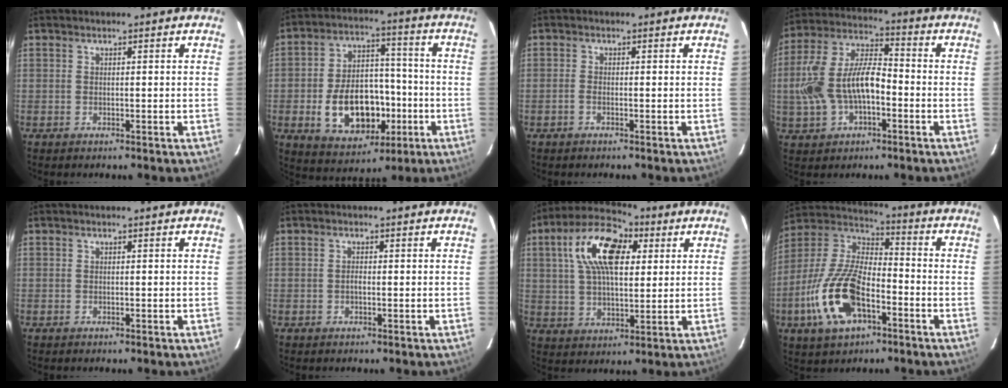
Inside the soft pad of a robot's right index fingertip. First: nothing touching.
{"total": 16.2, "force": [-4.7, 10.3, 11.6], "torque": [-0.223, 0.018, -0.053]}
{"total": 0.9, "force": [-0.6, 0.4, 0.5], "torque": [-0.014, -0.001, -0.013]}
{"total": 14.7, "force": [-2.9, 7.7, 12.2], "torque": [-0.262, 0.016, -0.049]}
{"total": 0.0}
{"total": 0.9, "force": [-0.2, 0.5, 0.7], "torque": [-0.014, -0.001, -0.004]}
{"total": 15.5, "force": [5.2, 7.9, 12.3], "torque": [-0.228, 0.031, 0.088]}
{"total": 19.0, "force": [-7.3, 10.7, 13.9], "torque": [-0.302, 0.006, -0.123]}